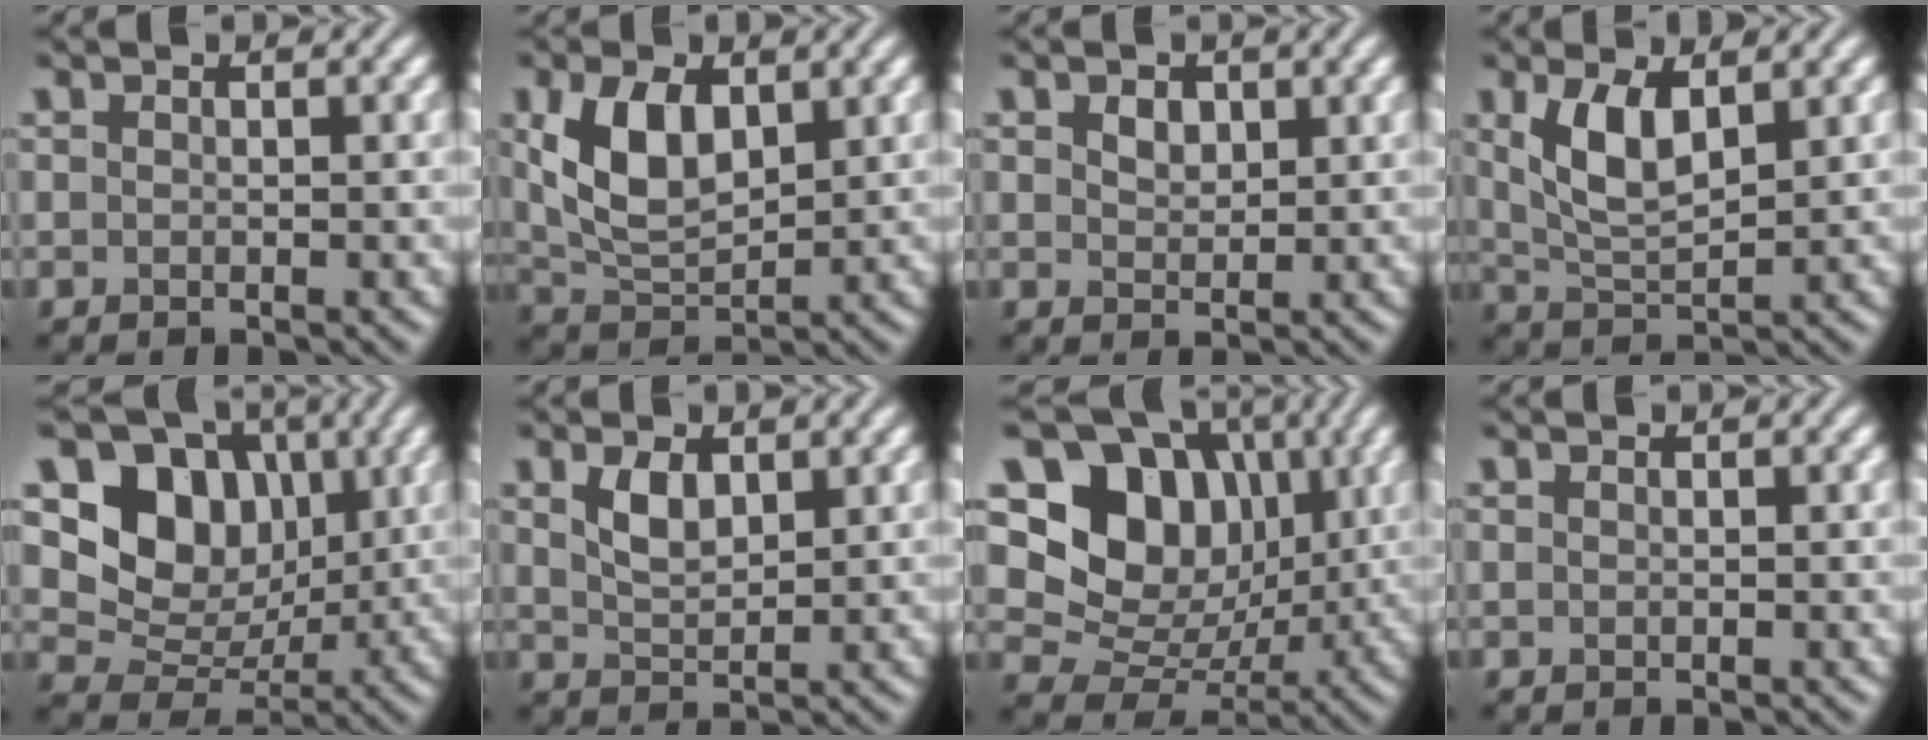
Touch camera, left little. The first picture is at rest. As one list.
[{"total": 6.2, "force": [1.9, 3.4, 4.8], "torque": [-0.103, 0.001, 0.039]}, {"total": 1.7, "force": [0.9, 1.1, 0.9], "torque": [-0.020, 0.000, 0.018]}, {"total": 4.6, "force": [1.8, 1.9, 3.7], "torque": [-0.085, -0.002, 0.038]}, {"total": 8.7, "force": [2.7, 6.9, 4.5], "torque": [-0.072, -0.012, 0.039]}, {"total": 2.7, "force": [1.3, 1.4, 1.9], "torque": [-0.044, -0.001, 0.030]}, {"total": 12.5, "force": [3.8, 9.9, 6.6], "torque": [-0.113, 0.027, 0.054]}, {"total": 0.0}]